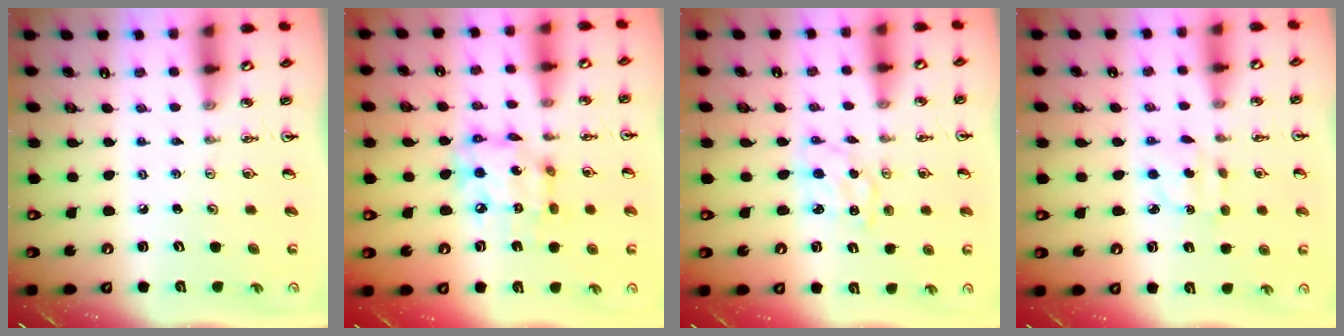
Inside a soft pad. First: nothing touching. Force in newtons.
{"total": 12.4, "press": 12.3, "slide": 1.0}
{"total": 2.5, "press": 2.5, "slide": 0.3}
{"total": 3.0, "press": 2.9, "slide": 0.6}